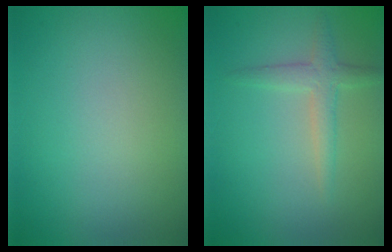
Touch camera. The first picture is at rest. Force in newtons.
{"total": 2.2, "press": 2.2, "slide": 0.1}